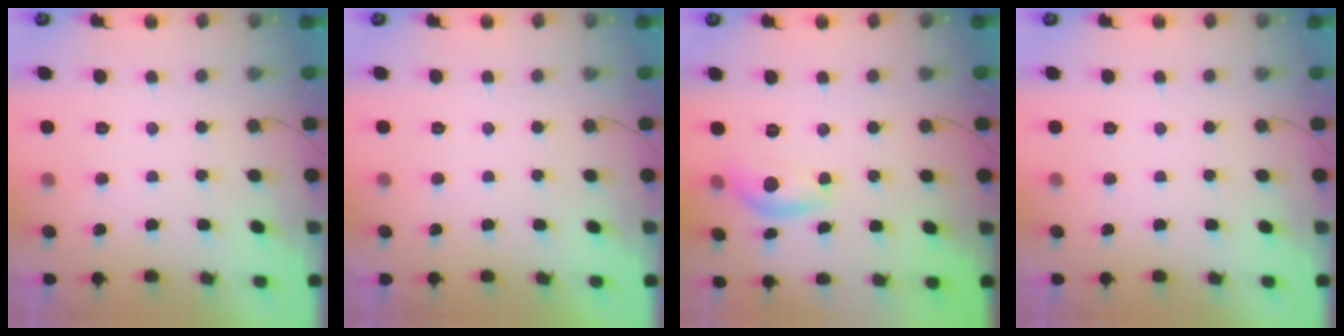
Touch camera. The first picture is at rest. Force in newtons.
{"total": 0.0}
{"total": 9.6, "press": 9.6, "slide": 0.6}
{"total": 0.0}